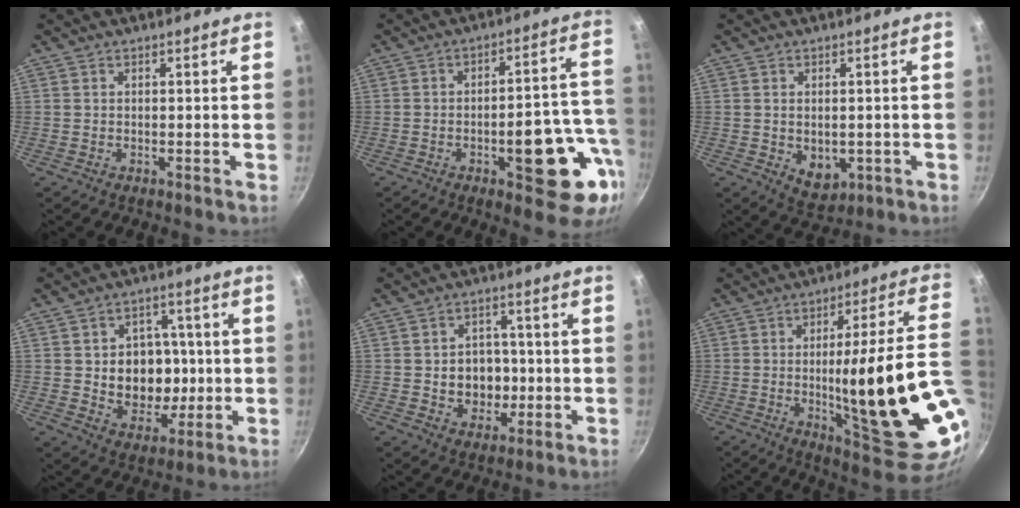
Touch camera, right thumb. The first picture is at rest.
{"total": 16.8, "force": [-5.3, 6.7, 14.5], "torque": [-0.139, 0.034, -0.068]}
{"total": 5.9, "force": [-0.8, 4.2, 4.0], "torque": [-0.047, -0.007, 0.002]}
{"total": 13.1, "force": [-0.2, 10.8, 7.4], "torque": [-0.070, 0.006, 0.008]}
{"total": 9.0, "force": [-0.7, 7.5, 4.9], "torque": [-0.043, 0.009, -0.004]}
{"total": 25.7, "force": [-2.9, 5.3, 25.0], "torque": [-0.337, -0.005, -0.023]}